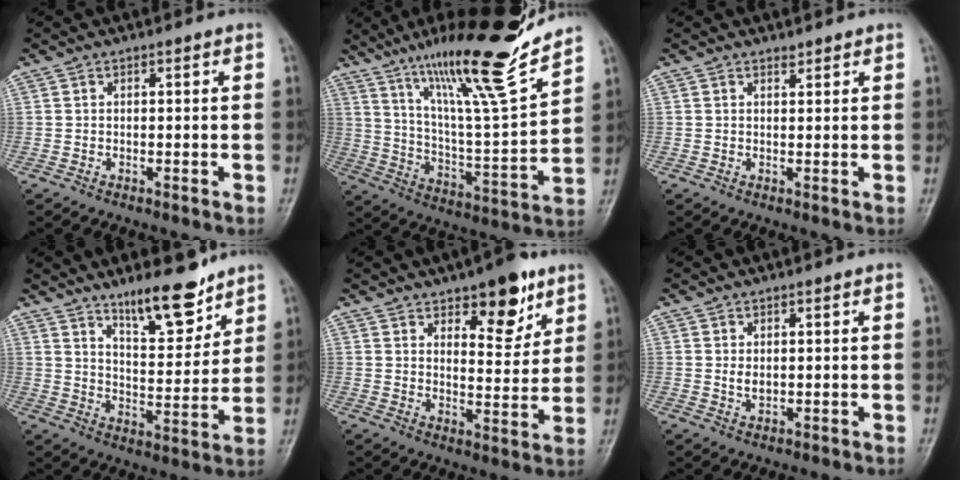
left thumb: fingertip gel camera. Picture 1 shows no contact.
{"total": 21.4, "force": [15.9, 2.0, 14.2], "torque": [-0.205, -0.084, 0.272]}
{"total": 1.0, "force": [0.9, 0.3, 0.2], "torque": [-0.001, -0.009, 0.013]}
{"total": 11.9, "force": [8.9, 3.6, 7.0], "torque": [-0.087, -0.072, 0.151]}
{"total": 10.7, "force": [6.6, 4.6, 7.1], "torque": [-0.069, -0.042, 0.099]}
{"total": 2.2, "force": [0.6, 1.2, 1.7], "torque": [-0.027, -0.007, 0.015]}